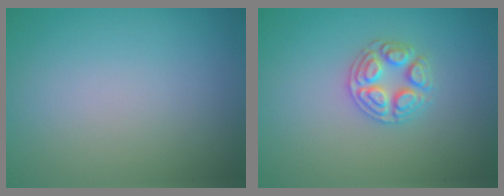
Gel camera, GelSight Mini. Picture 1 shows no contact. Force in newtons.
{"total": 2.9, "press": 2.8, "slide": 0.4}